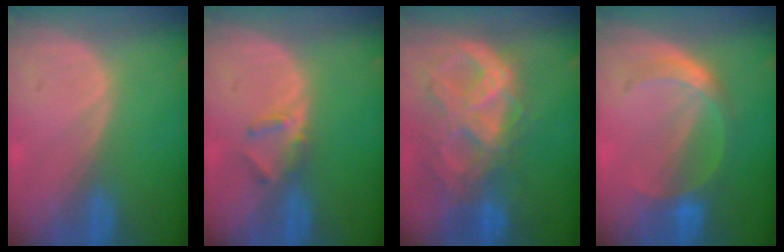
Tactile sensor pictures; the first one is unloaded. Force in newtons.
{"total": 2.5, "press": 2.3, "slide": 1.0}
{"total": 10.7, "press": 9.0, "slide": 5.7}
{"total": 5.3, "press": 5.2, "slide": 1.2}